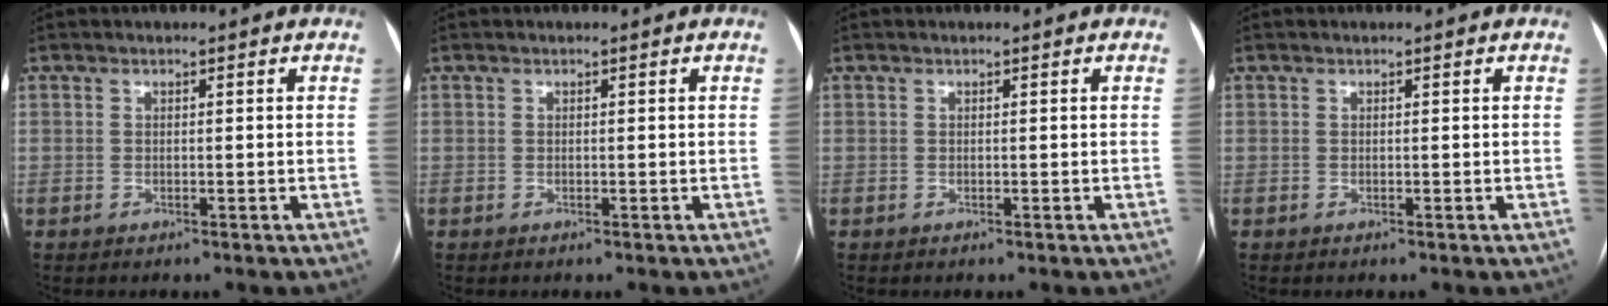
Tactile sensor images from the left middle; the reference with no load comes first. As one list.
[{"total": 0.0}, {"total": 0.0}, {"total": 0.0}]